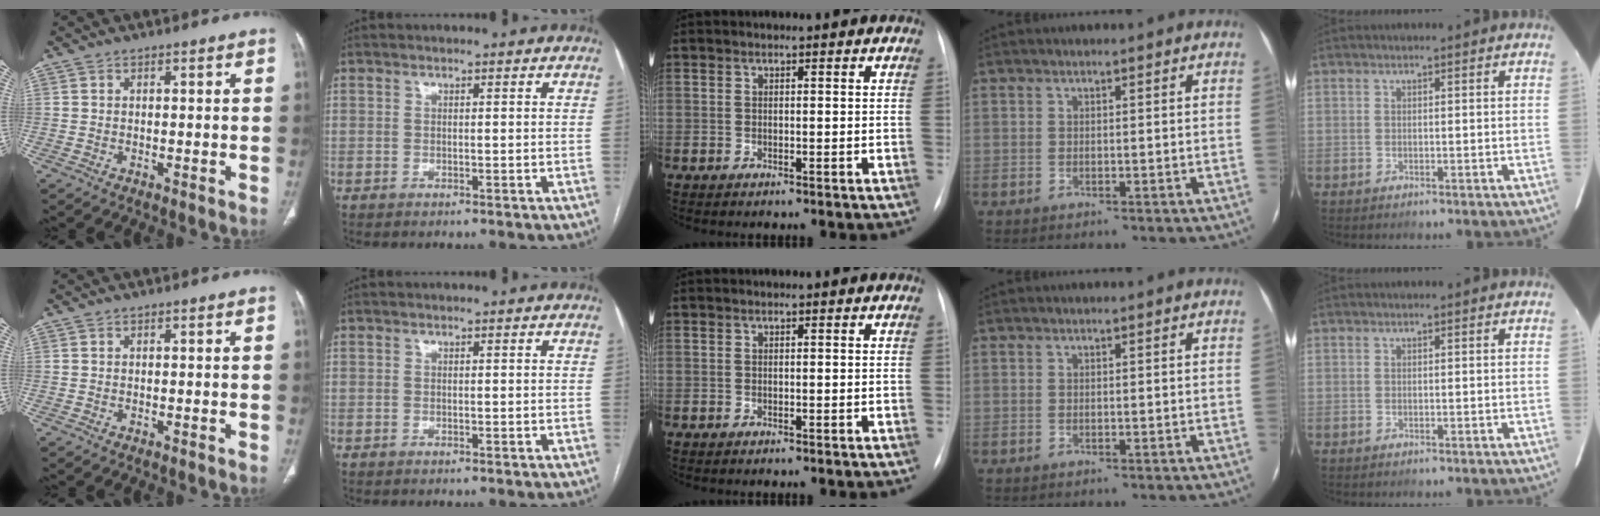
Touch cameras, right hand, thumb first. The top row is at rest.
{}